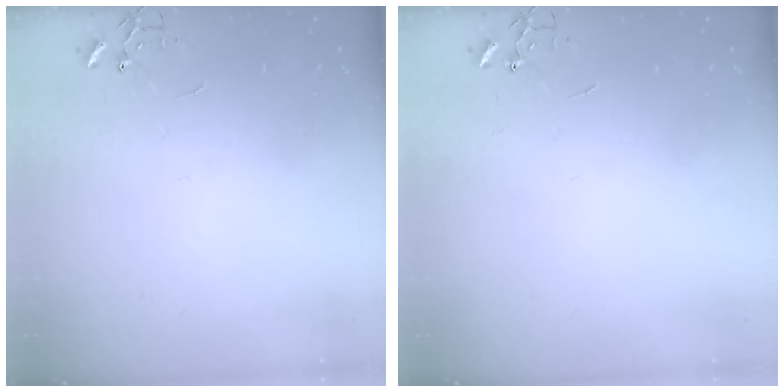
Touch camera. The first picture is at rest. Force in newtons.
{"total": 0.0}